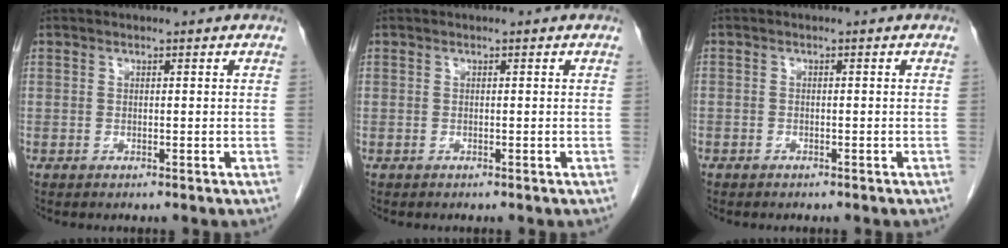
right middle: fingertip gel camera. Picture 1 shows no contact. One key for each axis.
{"total": 0.0}
{"total": 1.1, "fx": -0.8, "fy": 0.6, "fz": 0.2, "tx": -0.008, "ty": 0.002, "tz": -0.013}